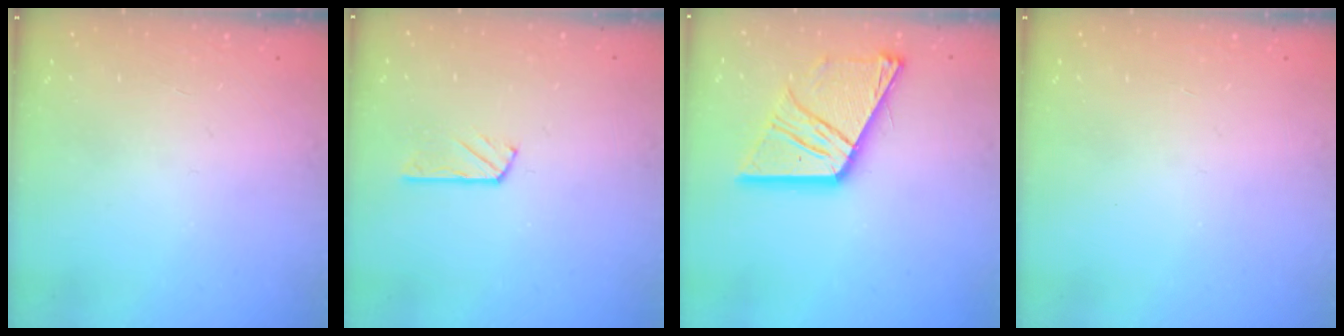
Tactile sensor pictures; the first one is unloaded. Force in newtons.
{"total": 2.7, "press": 2.7, "slide": 0.3}
{"total": 18.5, "press": 18.3, "slide": 2.1}
{"total": 0.0}